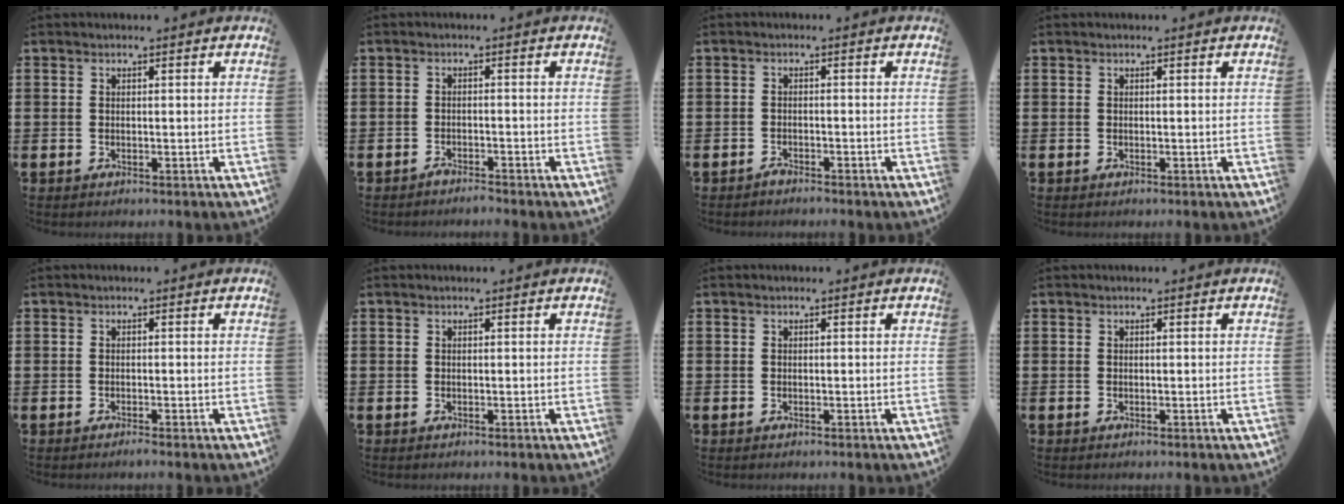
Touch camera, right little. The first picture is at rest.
{"total": 1.5, "force": [-1.5, 0.0, 0.0], "torque": [-0.004, 0.003, -0.031]}
{"total": 1.0, "force": [-1.0, 0.0, 0.0], "torque": [-0.003, -0.001, -0.021]}
{"total": 0.0}
{"total": 0.6, "force": [-0.5, 0.0, 0.4], "torque": [-0.007, -0.004, -0.009]}
{"total": 0.0}
{"total": 0.0}
{"total": 0.0}